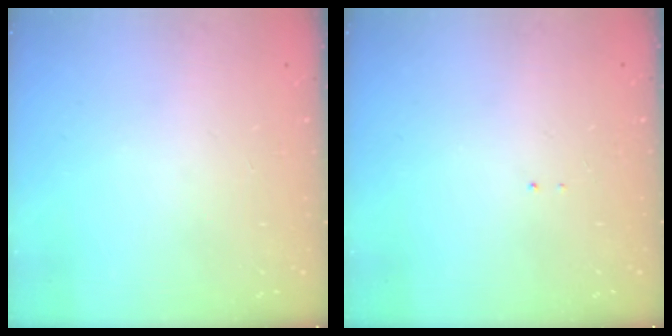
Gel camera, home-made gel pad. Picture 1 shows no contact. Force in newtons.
{"total": 0.7, "press": 0.7, "slide": 0.1}